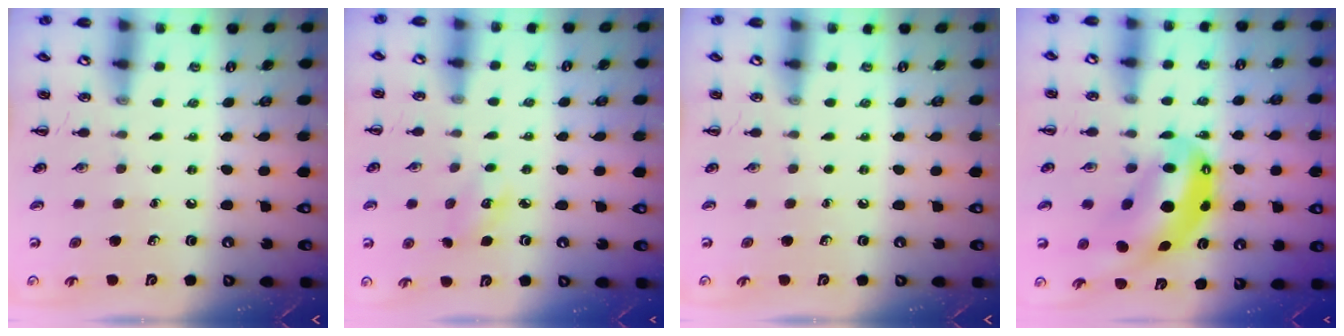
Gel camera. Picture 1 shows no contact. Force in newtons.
{"total": 3.9, "press": 3.7, "slide": 1.0}
{"total": 0.0}
{"total": 12.8, "press": 12.4, "slide": 3.2}